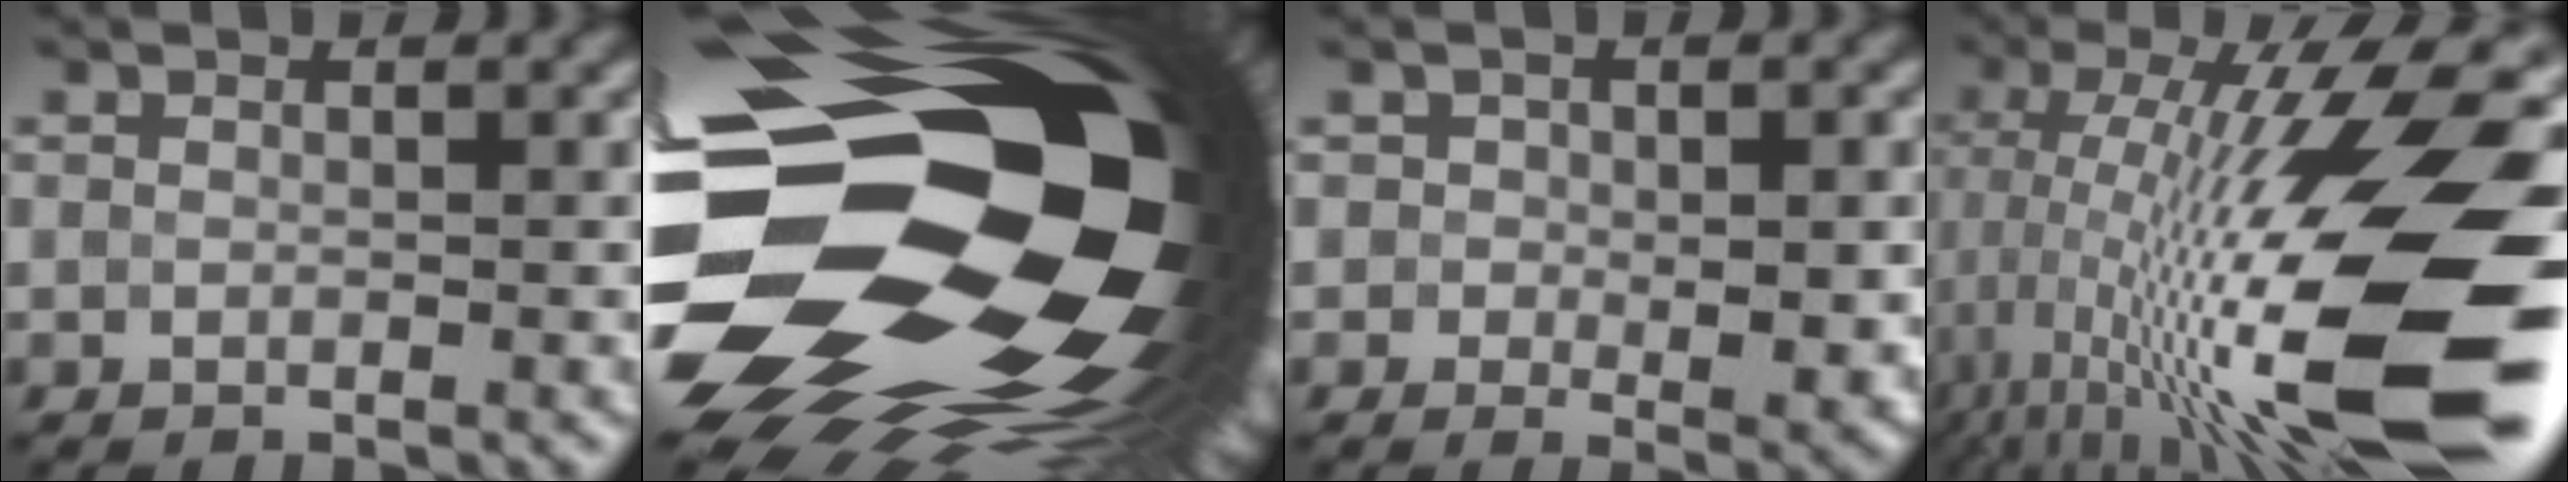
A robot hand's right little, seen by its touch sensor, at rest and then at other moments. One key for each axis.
{"total": 22.1, "fx": -2.3, "fy": 13.7, "fz": 17.2, "tx": -0.317, "ty": -0.061, "tz": -0.040}
{"total": 3.4, "fx": -0.5, "fy": 1.9, "fz": 2.7, "tx": -0.035, "ty": -0.004, "tz": 0.000}
{"total": 19.2, "fx": -2.7, "fy": 4.7, "fz": 18.4, "tx": -0.309, "ty": 0.024, "tz": -0.048}